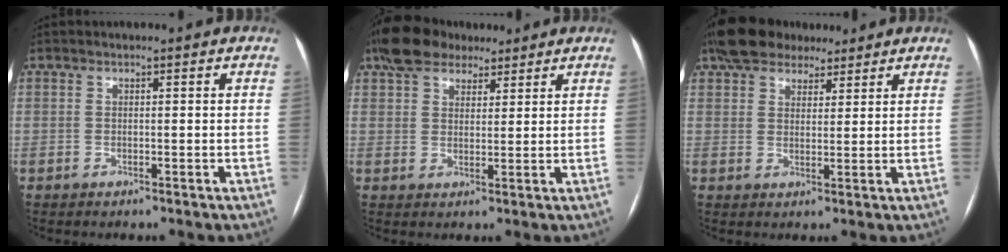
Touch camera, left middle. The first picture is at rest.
{"total": 8.6, "force": [6.4, 4.5, 3.6], "torque": [-0.065, 0.030, 0.113]}
{"total": 9.3, "force": [7.3, 4.6, 3.5], "torque": [-0.051, 0.032, 0.122]}